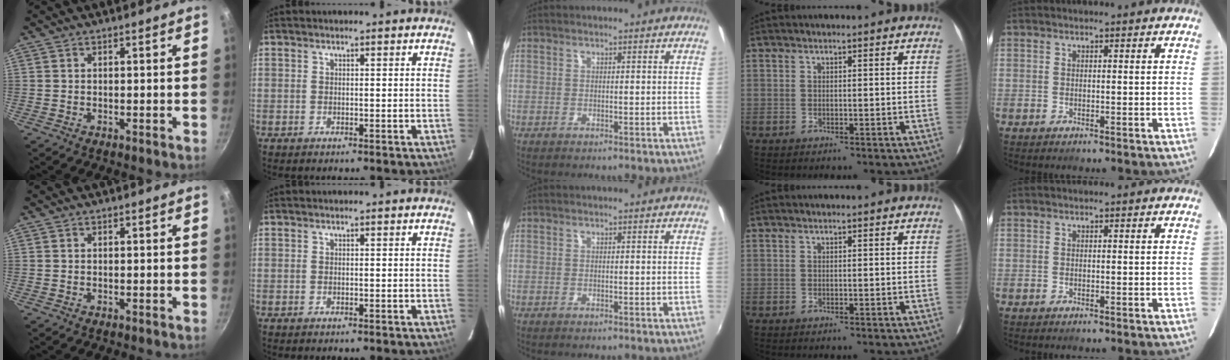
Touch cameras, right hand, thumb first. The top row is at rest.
{}